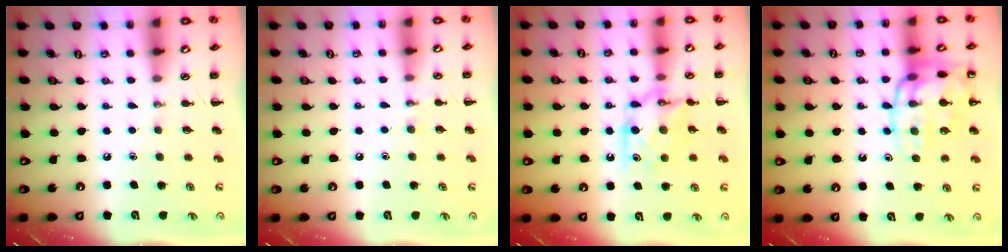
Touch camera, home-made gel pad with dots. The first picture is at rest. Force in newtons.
{"total": 5.0, "press": 4.8, "slide": 1.4}
{"total": 10.7, "press": 10.7, "slide": 0.3}
{"total": 17.4, "press": 17.4, "slide": 1.2}